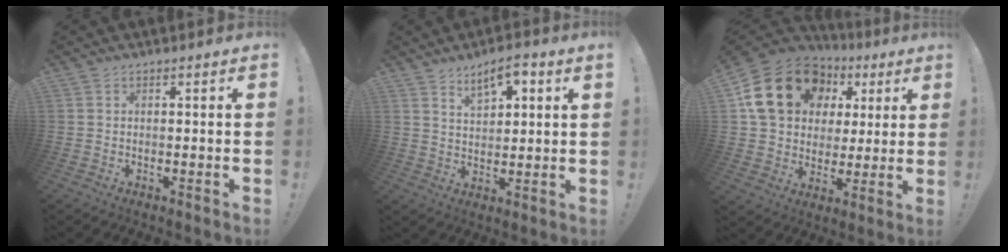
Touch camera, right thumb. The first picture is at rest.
{"total": 6.9, "force": [4.5, 2.5, 4.6], "torque": [-0.066, -0.020, 0.077]}
{"total": 20.6, "force": [8.6, 15.4, 10.6], "torque": [-0.171, -0.018, 0.181]}